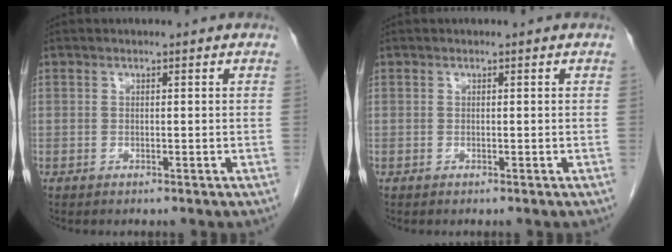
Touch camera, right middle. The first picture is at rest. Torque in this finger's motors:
{"motor_torque": [0.00, 0.00, 0.00, -0.01]}